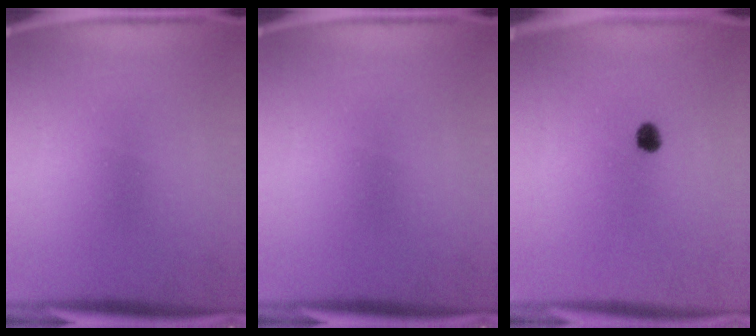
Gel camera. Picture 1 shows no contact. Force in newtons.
{"total": 0.0}
{"total": 2.5}